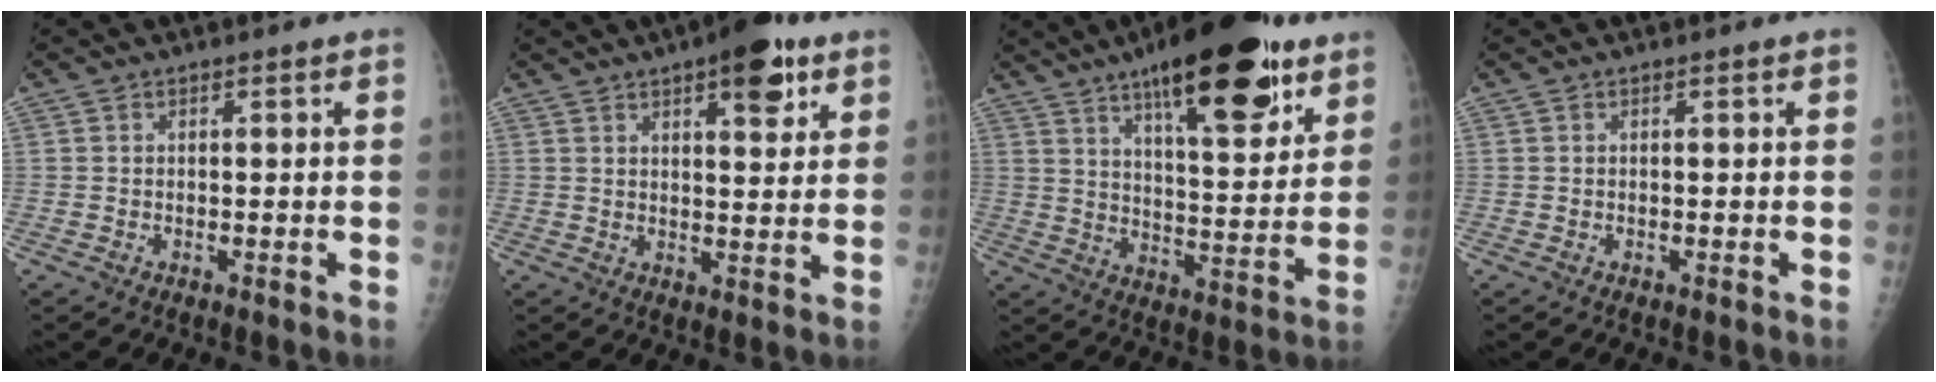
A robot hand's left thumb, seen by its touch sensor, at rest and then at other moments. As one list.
[{"total": 10.0, "force": [5.6, 3.7, 7.4], "torque": [-0.078, -0.022, 0.074]}, {"total": 23.1, "force": [13.9, 7.5, 16.8], "torque": [-0.222, -0.056, 0.213]}, {"total": 0.0}]